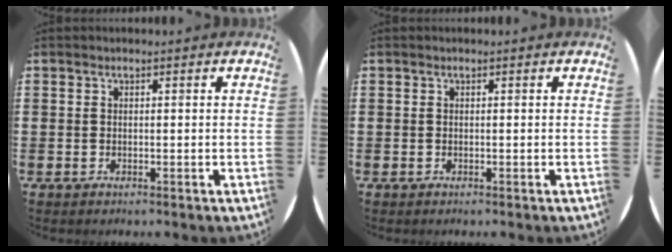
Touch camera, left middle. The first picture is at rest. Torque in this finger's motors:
{"motor_torque": [0.46, -0.59, 0.00, 0.00]}